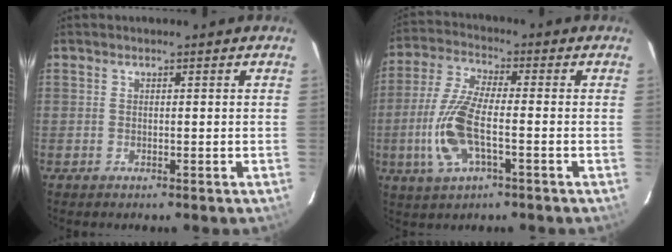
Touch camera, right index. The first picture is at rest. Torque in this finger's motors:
{"motor_torque": [1.45, -0.36, 0.75, 0.20]}